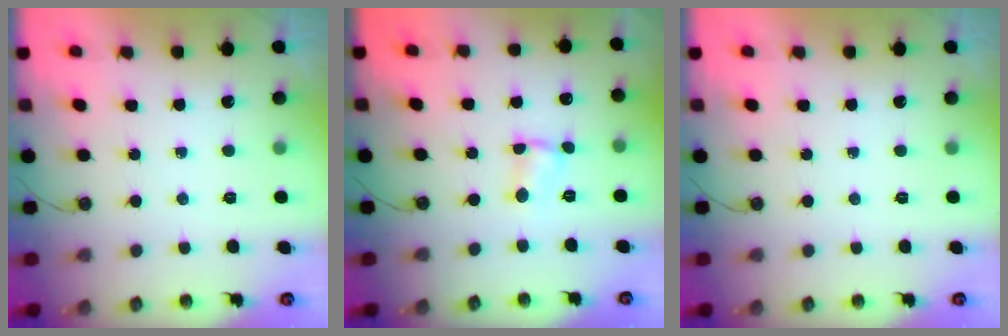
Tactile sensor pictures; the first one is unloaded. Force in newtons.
{"total": 1.9, "press": 1.9, "slide": 0.2}
{"total": 0.0}